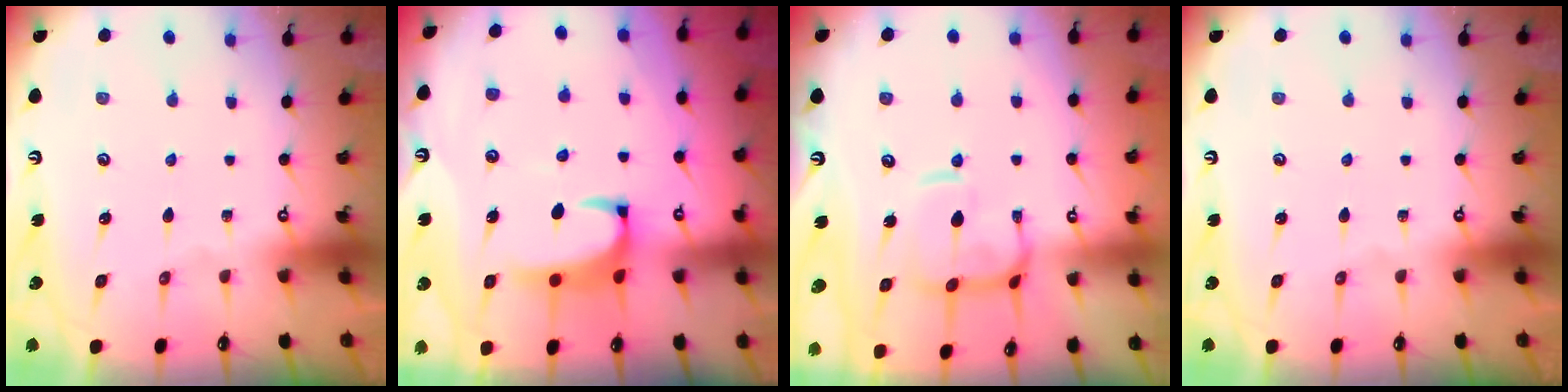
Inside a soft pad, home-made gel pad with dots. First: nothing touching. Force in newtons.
{"total": 2.2, "press": 2.0, "slide": 1.0}
{"total": 7.6, "press": 7.5, "slide": 0.9}
{"total": 0.0}